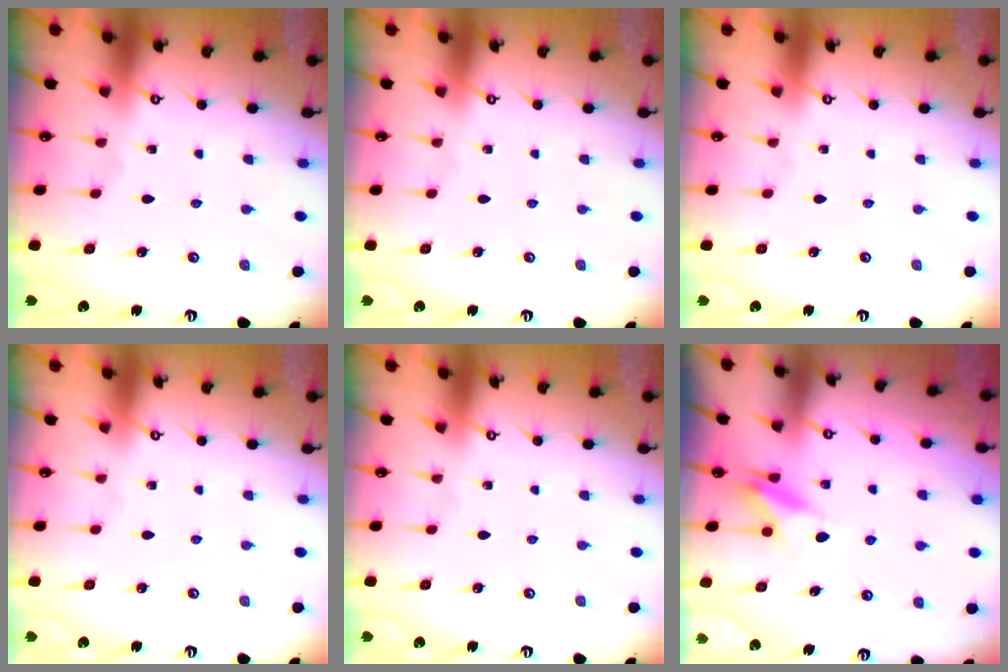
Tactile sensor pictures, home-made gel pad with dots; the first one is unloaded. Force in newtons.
{"total": 0.0}
{"total": 0.0}
{"total": 0.0}
{"total": 0.0}
{"total": 8.0, "press": 8.0, "slide": 0.5}